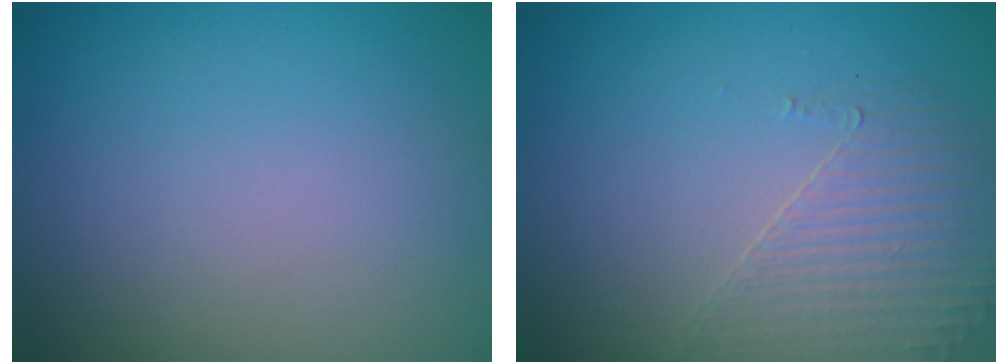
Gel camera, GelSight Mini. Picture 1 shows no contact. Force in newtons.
{"total": 1.8, "press": 1.2, "slide": 1.3}